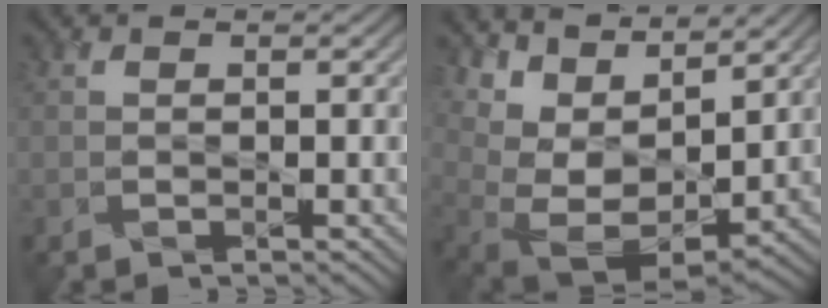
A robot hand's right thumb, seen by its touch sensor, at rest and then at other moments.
{"total": 11.5, "force": [7.7, 5.1, 6.8], "torque": [-0.168, 0.024, 0.144]}